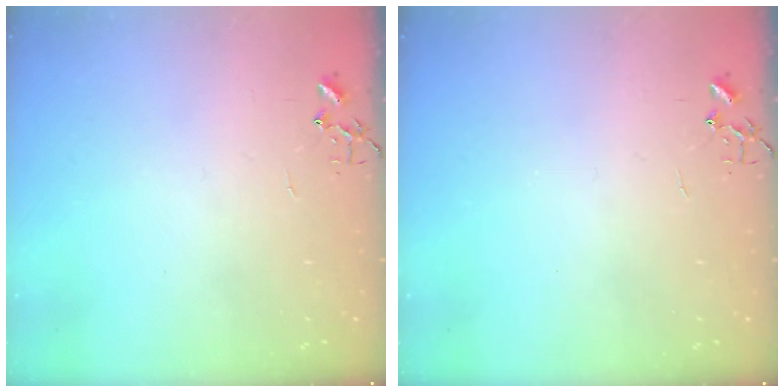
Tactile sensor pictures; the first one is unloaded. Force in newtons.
{"total": 0.0}